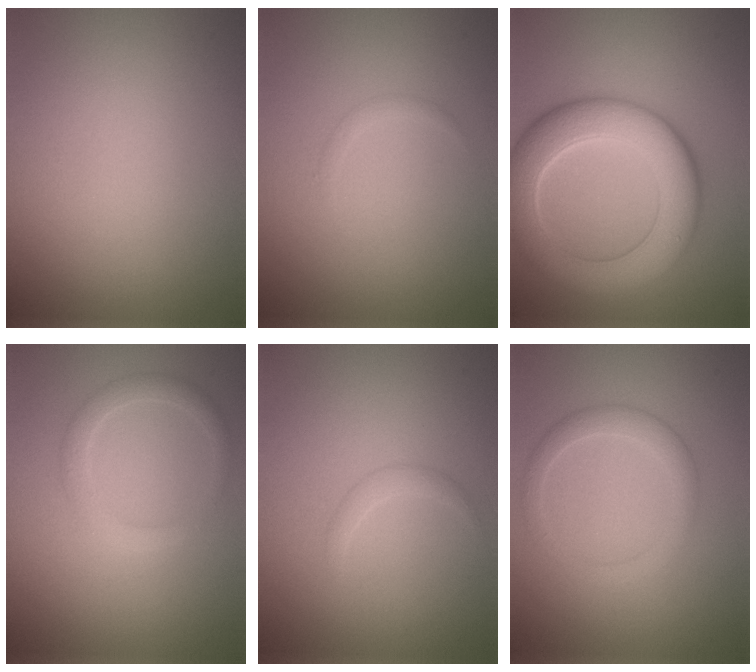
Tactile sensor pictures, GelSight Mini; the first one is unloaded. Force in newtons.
{"total": 0.5, "press": 0.5, "slide": 0.0}
{"total": 8.9, "press": 8.8, "slide": 0.7}
{"total": 2.0, "press": 2.0, "slide": 0.0}
{"total": 0.9, "press": 0.9, "slide": 0.1}
{"total": 2.4, "press": 2.4, "slide": 0.0}